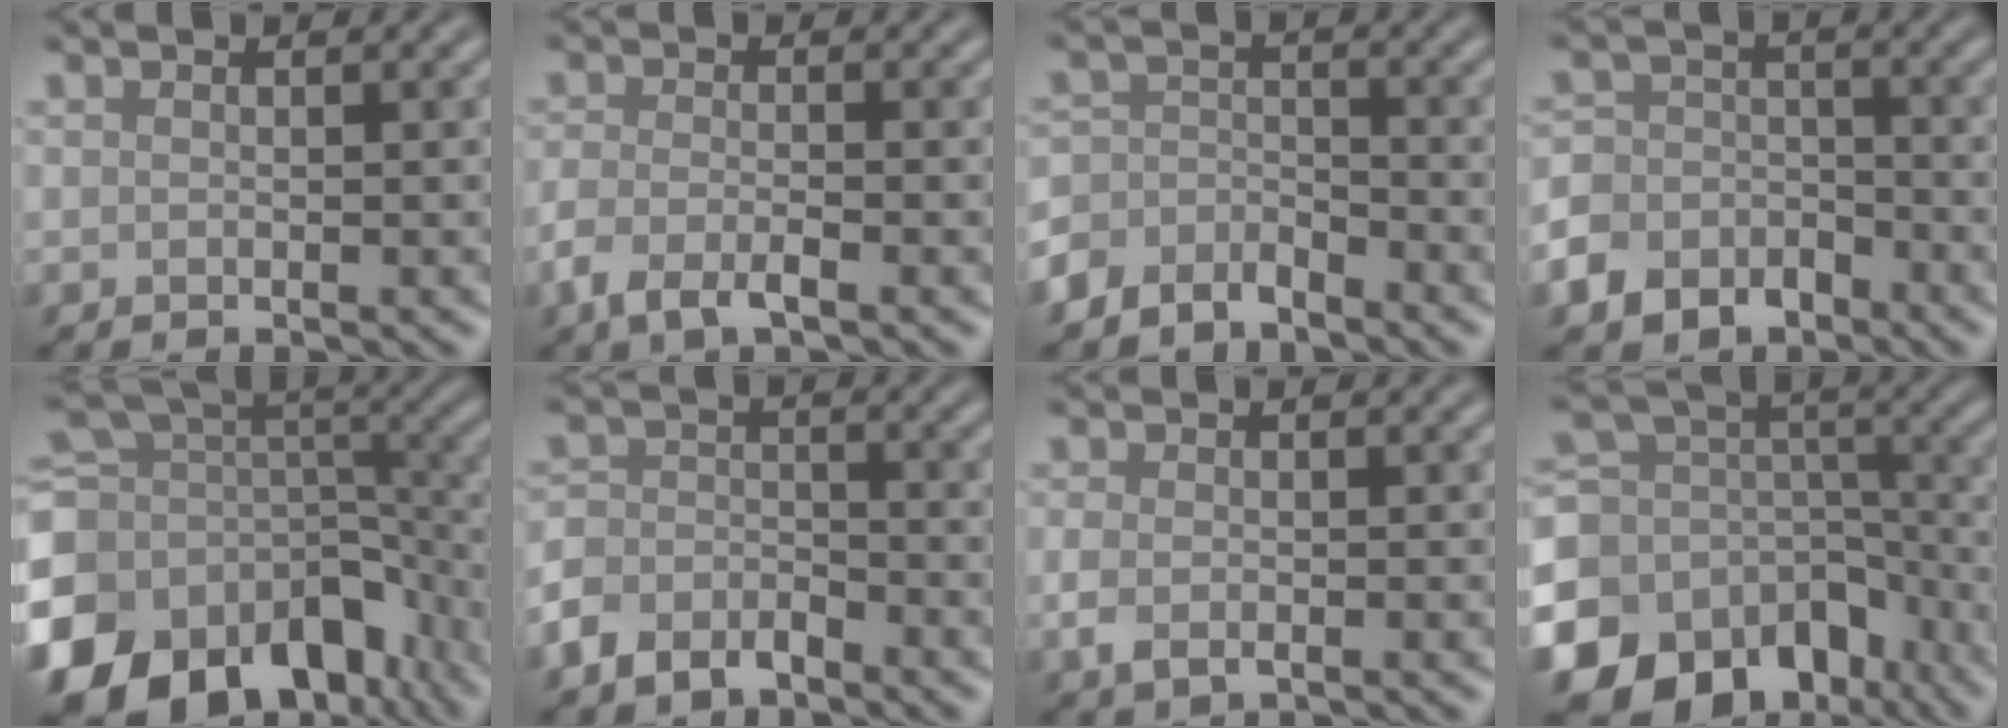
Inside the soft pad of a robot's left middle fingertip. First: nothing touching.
{"total": 3.1, "force": [-1.8, 1.1, 2.3], "torque": [-0.052, -0.005, -0.040]}
{"total": 3.4, "force": [-2.9, 1.7, 0.7], "torque": [-0.008, 0.003, -0.066]}
{"total": 6.0, "force": [-3.9, 4.5, 1.3], "torque": [-0.007, -0.007, -0.089]}
{"total": 16.8, "force": [-8.3, 11.7, 8.8], "torque": [-0.230, -0.015, -0.125]}
{"total": 3.9, "force": [-2.8, 2.3, 1.4], "torque": [-0.030, 0.000, -0.064]}
{"total": 1.8, "force": [-0.6, 1.2, 1.3], "torque": [-0.030, -0.005, -0.011]}
{"total": 16.2, "force": [-9.0, 11.9, 6.3], "torque": [-0.156, -0.027, -0.136]}